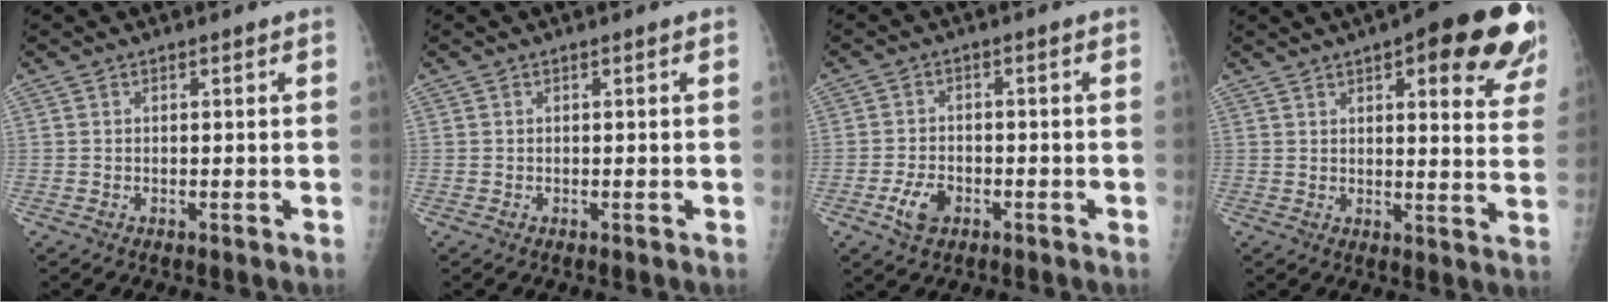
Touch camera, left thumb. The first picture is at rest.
{"total": 0.0}
{"total": 4.8, "force": [-2.2, 2.9, 3.0], "torque": [-0.056, 0.011, -0.040]}
{"total": 19.9, "force": [10.8, 6.3, 15.5], "torque": [-0.158, -0.032, 0.125]}